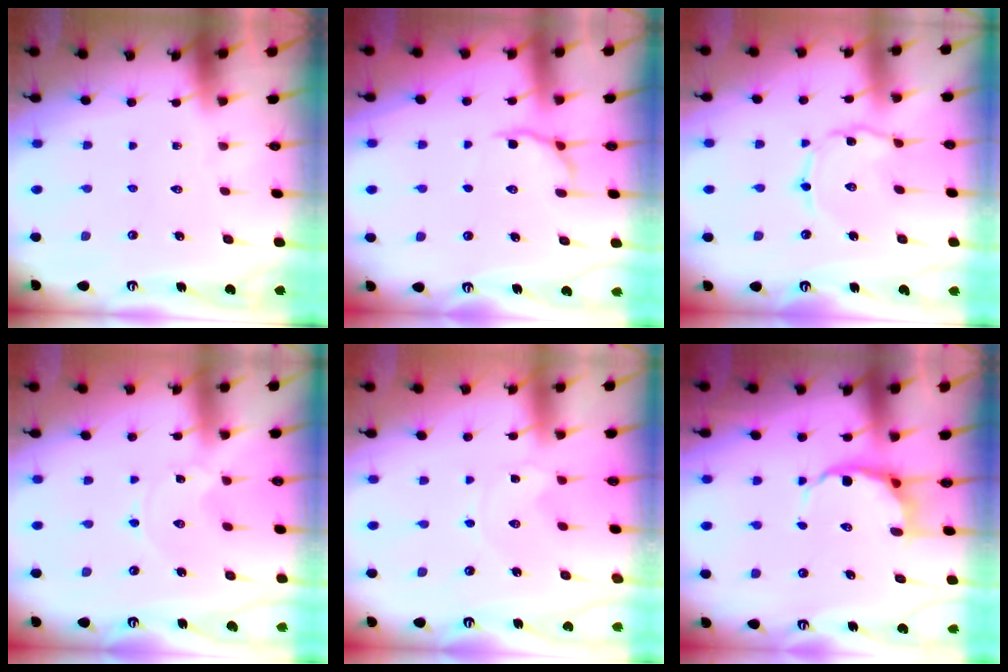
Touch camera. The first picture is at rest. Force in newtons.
{"total": 6.8, "press": 6.3, "slide": 2.5}
{"total": 2.7, "press": 2.7, "slide": 0.2}
{"total": 0.0}
{"total": 1.5, "press": 1.4, "slide": 0.2}
{"total": 6.8, "press": 6.6, "slide": 1.8}